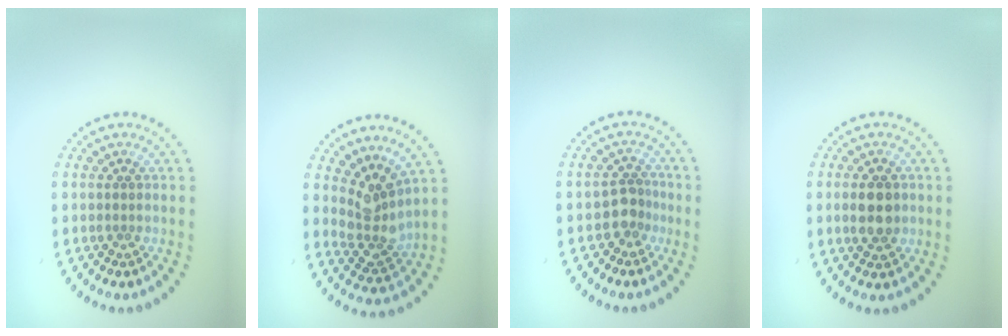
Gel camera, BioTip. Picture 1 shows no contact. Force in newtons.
{"total": 3.4, "press": 2.6, "slide": 2.2}
{"total": 2.1, "press": 1.7, "slide": 1.3}
{"total": 3.2, "press": 3.2, "slide": 0.1}